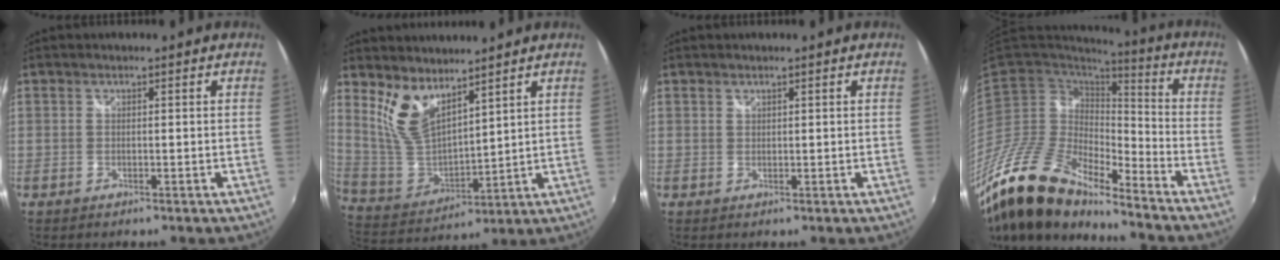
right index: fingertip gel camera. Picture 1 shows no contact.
{"total": 10.5, "force": [7.0, 4.5, 6.3], "torque": [-0.130, -0.010, 0.154]}
{"total": 0.5, "force": [0.5, 0.2, 0.0], "torque": [0.002, 0.000, 0.009]}
{"total": 19.8, "force": [-16.3, 5.6, 9.8], "torque": [-0.198, -0.033, -0.316]}